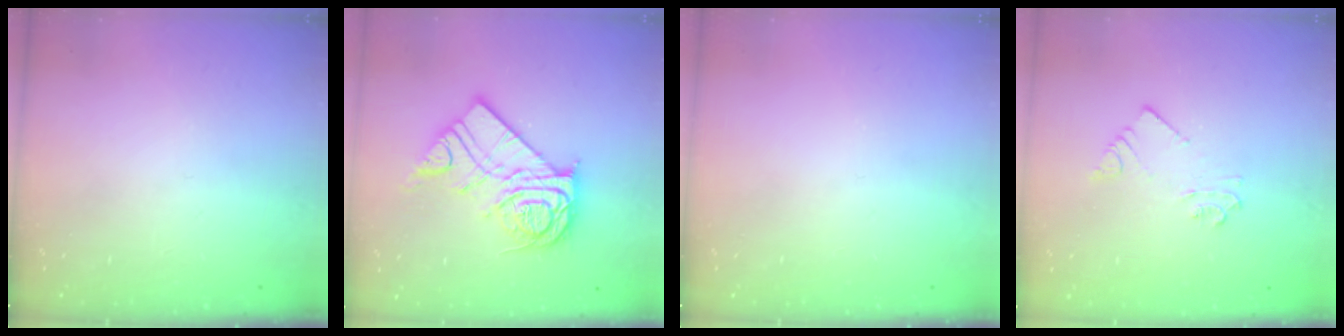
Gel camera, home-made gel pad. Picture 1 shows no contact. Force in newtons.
{"total": 16.1, "press": 16.1, "slide": 1.4}
{"total": 0.0}
{"total": 3.2, "press": 3.2, "slide": 0.2}